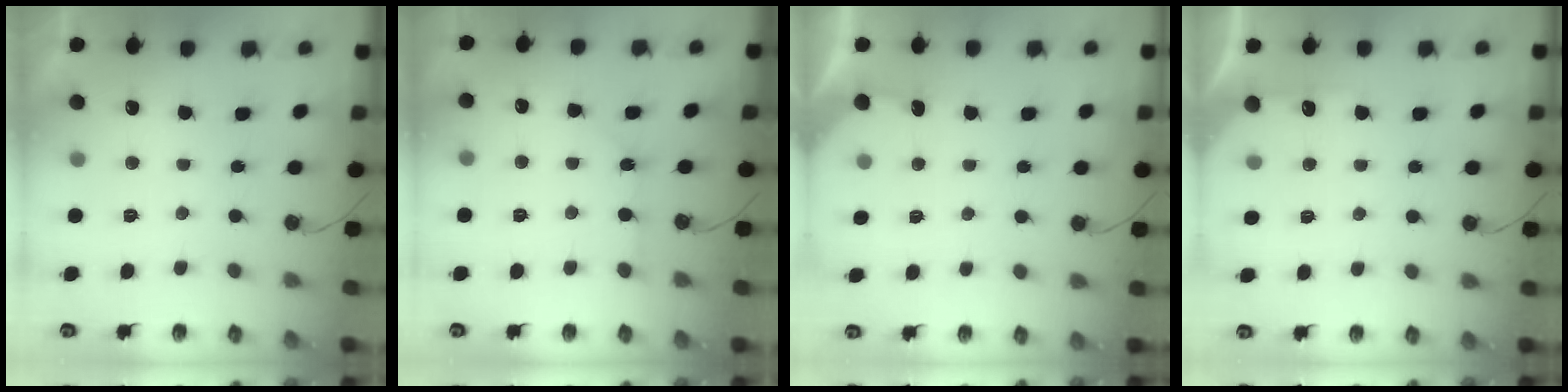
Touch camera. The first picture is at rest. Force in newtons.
{"total": 1.7, "press": 1.6, "slide": 0.3}
{"total": 3.3, "press": 3.3, "slide": 0.4}
{"total": 4.8, "press": 4.7, "slide": 0.6}